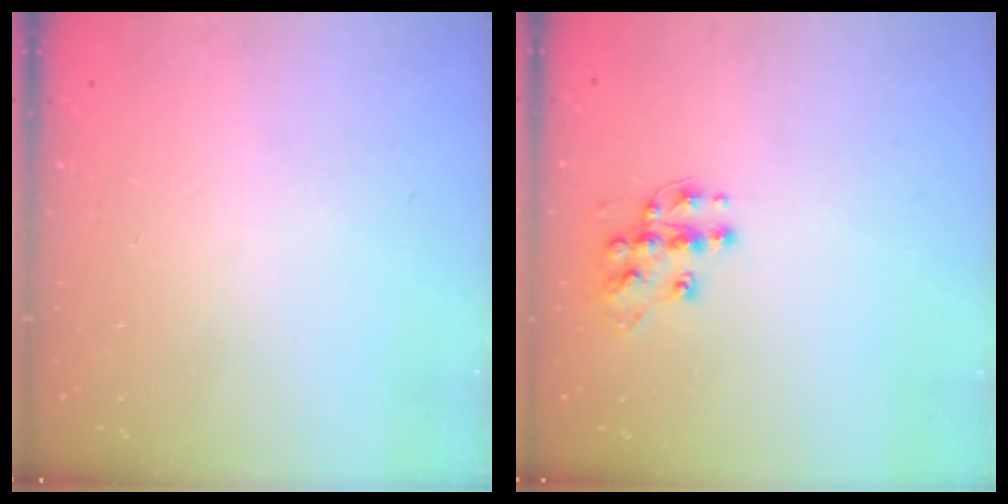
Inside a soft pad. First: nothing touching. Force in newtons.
{"total": 10.8, "press": 10.8, "slide": 0.6}